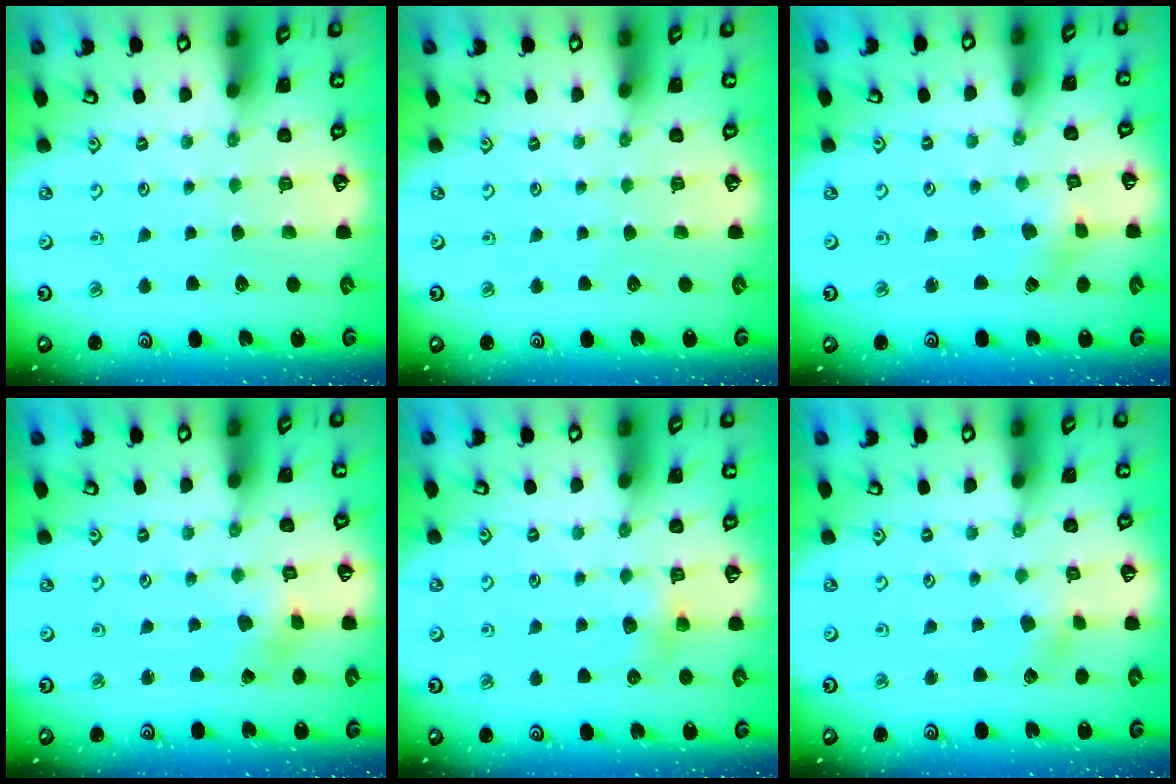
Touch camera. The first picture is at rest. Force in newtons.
{"total": 0.0}
{"total": 1.4, "press": 1.4, "slide": 0.2}
{"total": 1.3, "press": 1.3, "slide": 0.2}
{"total": 4.7, "press": 4.6, "slide": 0.7}
{"total": 2.5, "press": 2.5, "slide": 0.4}